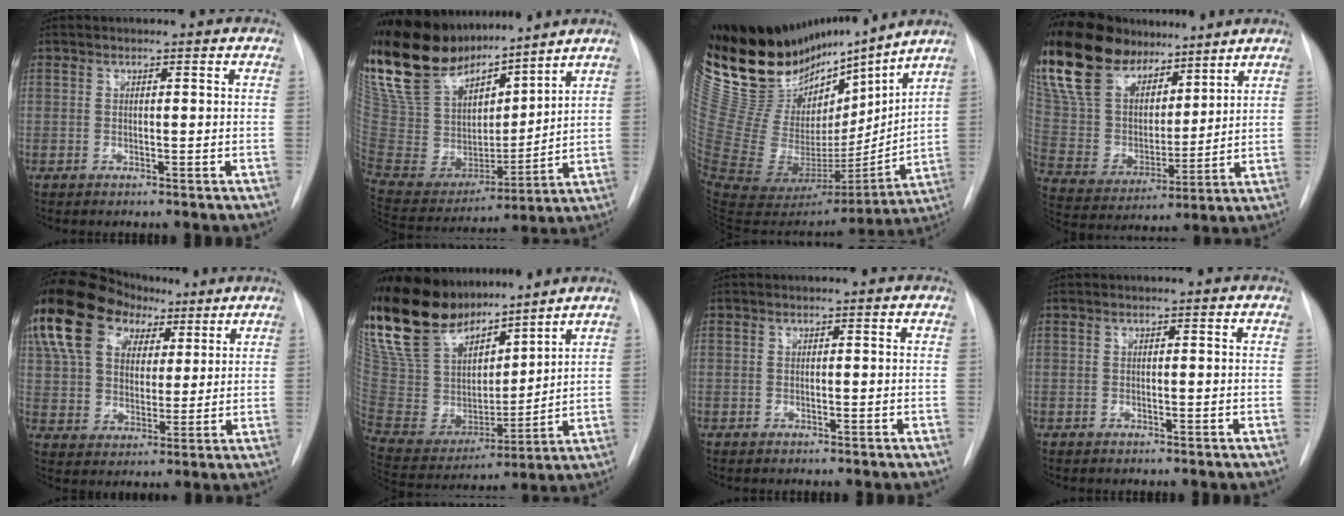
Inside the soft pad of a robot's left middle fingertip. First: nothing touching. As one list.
[{"total": 20.3, "force": [17.6, 5.3, 8.6], "torque": [-0.168, -0.002, 0.341]}, {"total": 28.0, "force": [24.0, 7.2, 12.4], "torque": [-0.212, -0.034, 0.414]}, {"total": 20.5, "force": [15.9, 9.0, 9.3], "torque": [-0.205, 0.025, 0.297]}, {"total": 19.2, "force": [11.0, 12.1, 10.1], "torque": [-0.228, 0.062, 0.196]}, {"total": 20.3, "force": [16.5, 7.2, 9.3], "torque": [-0.194, 0.008, 0.315]}, {"total": 0.0}, {"total": 0.0}]